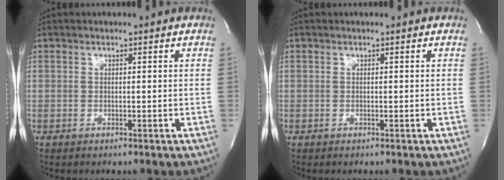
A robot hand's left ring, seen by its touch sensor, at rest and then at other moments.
{"total": 0.0}